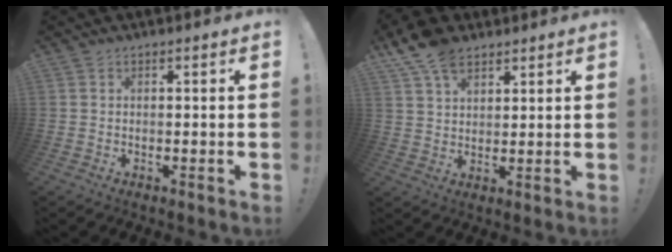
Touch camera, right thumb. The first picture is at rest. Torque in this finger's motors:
{"motor_torque": [-0.23, 0.55, 0.45, 0.23, 0.20]}